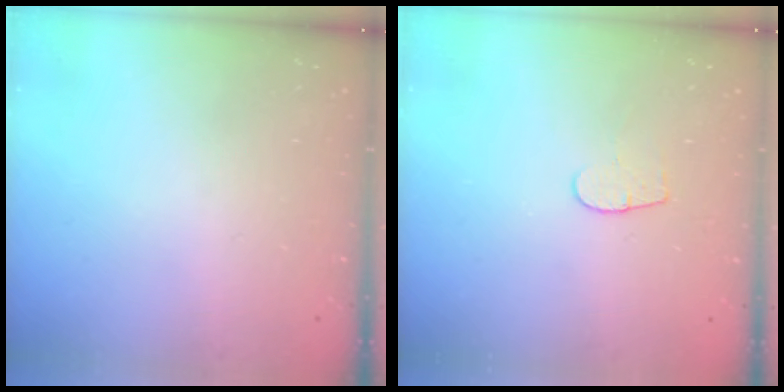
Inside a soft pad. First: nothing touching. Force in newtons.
{"total": 4.4, "press": 4.4, "slide": 0.3}